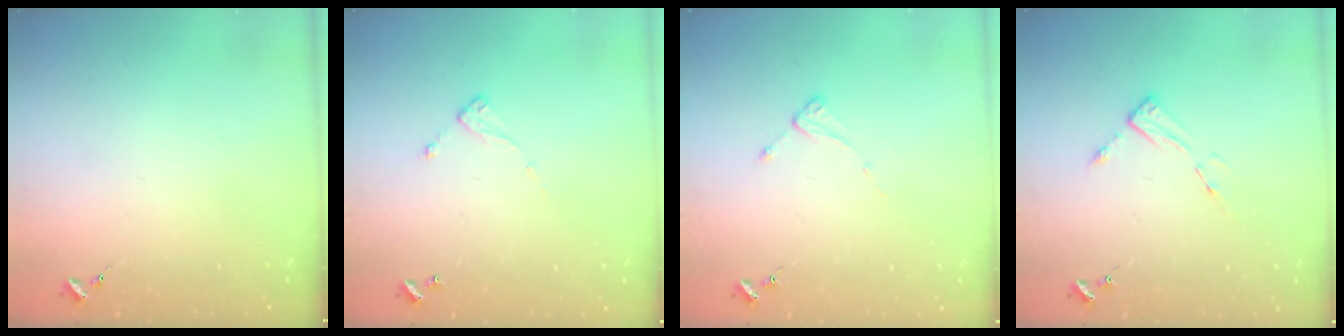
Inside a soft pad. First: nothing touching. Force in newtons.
{"total": 6.4, "press": 6.4, "slide": 0.4}
{"total": 2.0, "press": 2.0, "slide": 0.3}
{"total": 4.4, "press": 4.4, "slide": 0.2}